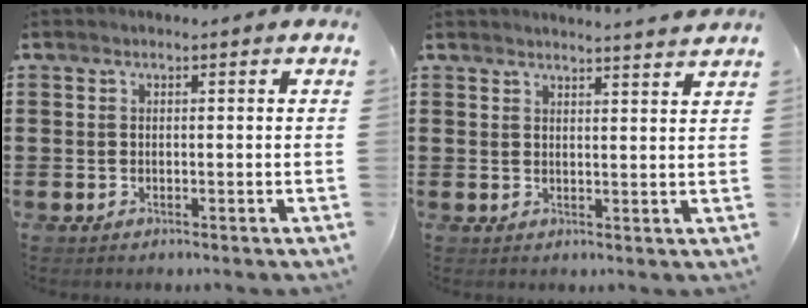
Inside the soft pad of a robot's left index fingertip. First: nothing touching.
{"total": 2.7, "force": [2.6, -0.6, 0.3], "torque": [-0.012, -0.012, 0.048]}